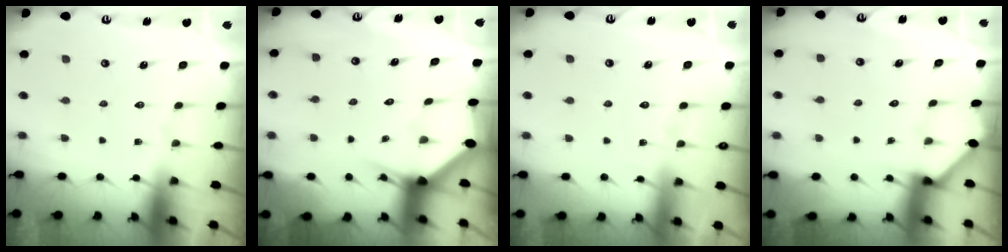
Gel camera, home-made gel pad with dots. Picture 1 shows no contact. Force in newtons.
{"total": 2.9, "press": 2.9, "slide": 0.2}
{"total": 4.6, "press": 4.5, "slide": 0.6}
{"total": 1.7, "press": 1.6, "slide": 0.2}